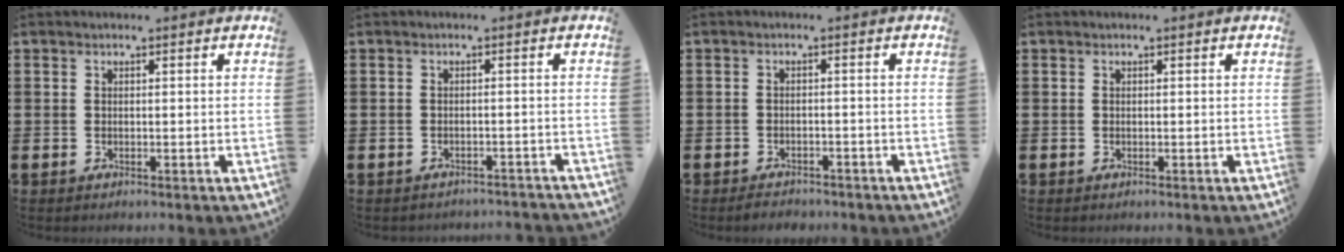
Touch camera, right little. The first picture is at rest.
{"total": 1.1, "force": [-1.1, 0.0, 0.0], "torque": [-0.004, 0.003, -0.023]}
{"total": 1.3, "force": [-1.3, 0.3, 0.1], "torque": [-0.008, 0.003, -0.028]}
{"total": 0.0}